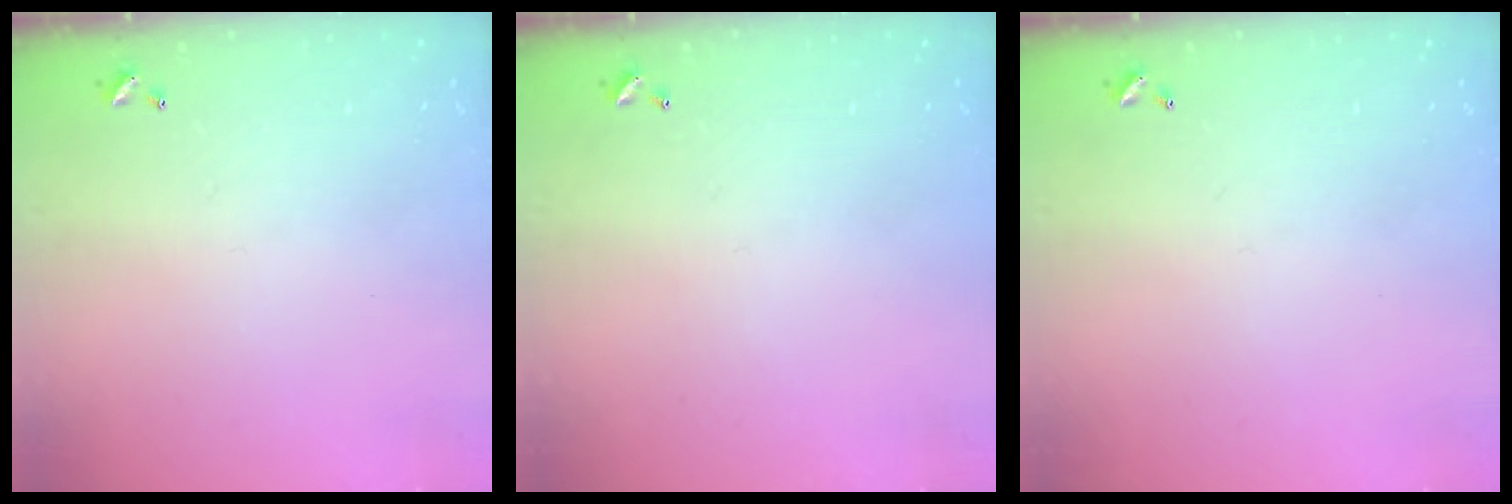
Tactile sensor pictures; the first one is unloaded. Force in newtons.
{"total": 0.0}
{"total": 0.0}